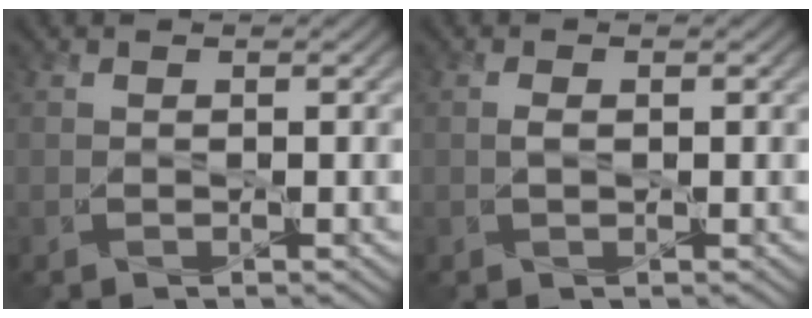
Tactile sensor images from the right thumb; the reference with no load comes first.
{"total": 0.7, "force": [0.0, 0.3, 0.6], "torque": [-0.015, 0.000, 0.001]}